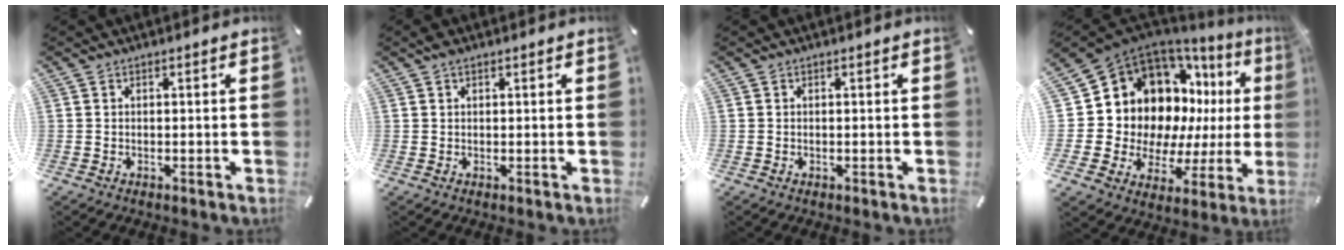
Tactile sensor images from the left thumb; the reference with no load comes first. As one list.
[{"total": 1.2, "force": [0.7, 0.7, 0.6], "torque": [-0.014, 0.001, 0.013]}, {"total": 0.0}, {"total": 16.2, "force": [6.4, 12.4, 8.1], "torque": [-0.130, -0.086, 0.135]}]